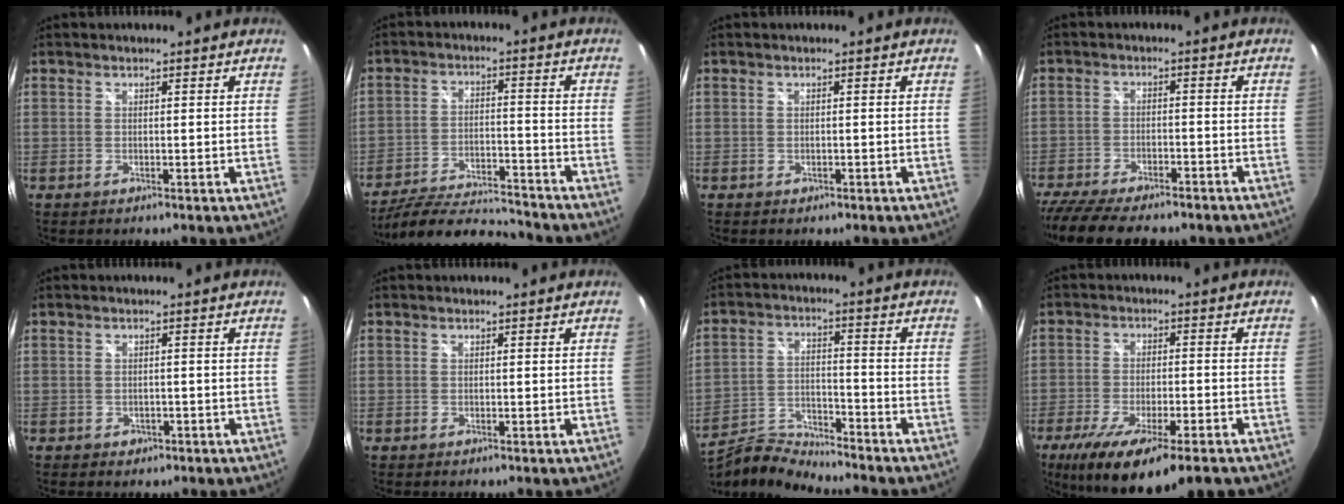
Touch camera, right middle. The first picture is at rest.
{"total": 13.9, "force": [-12.9, 2.3, 4.9], "torque": [-0.113, -0.010, -0.207]}
{"total": 0.8, "force": [-0.4, 0.6, 0.2], "torque": [-0.004, -0.001, -0.002]}
{"total": 15.9, "force": [-12.9, 4.7, 7.9], "torque": [-0.173, -0.042, -0.200]}
{"total": 1.9, "force": [-0.7, 1.6, 0.6], "torque": [-0.012, -0.002, -0.007]}
{"total": 0.0}
{"total": 11.2, "force": [-10.9, 0.9, 2.5], "torque": [-0.056, -0.003, -0.203]}
{"total": 16.7, "force": [-11.4, 3.9, 11.6], "torque": [-0.222, -0.060, -0.183]}